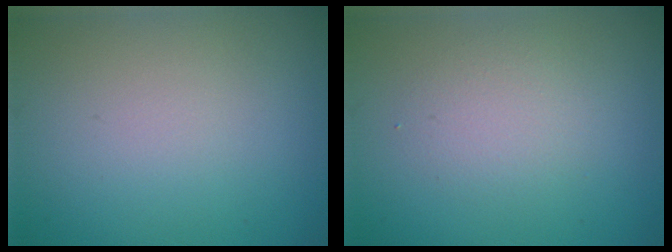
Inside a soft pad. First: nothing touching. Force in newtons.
{"total": 2.1, "press": 2.1, "slide": 0.1}